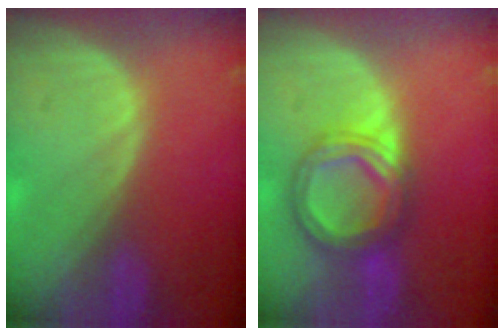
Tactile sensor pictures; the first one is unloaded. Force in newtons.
{"total": 7.2, "press": 7.2, "slide": 0.6}